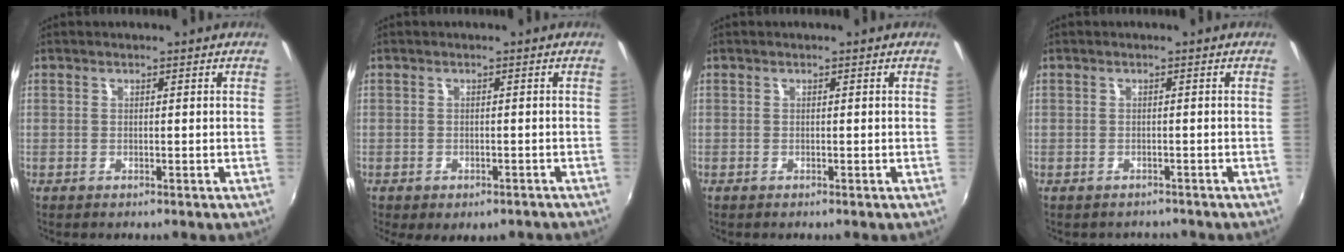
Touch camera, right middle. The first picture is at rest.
{"total": 3.6, "force": [-2.1, 2.5, 1.6], "torque": [-0.032, -0.014, -0.023]}
{"total": 0.0}
{"total": 1.9, "force": [-1.5, 1.1, 0.0], "torque": [-0.006, -0.002, -0.021]}